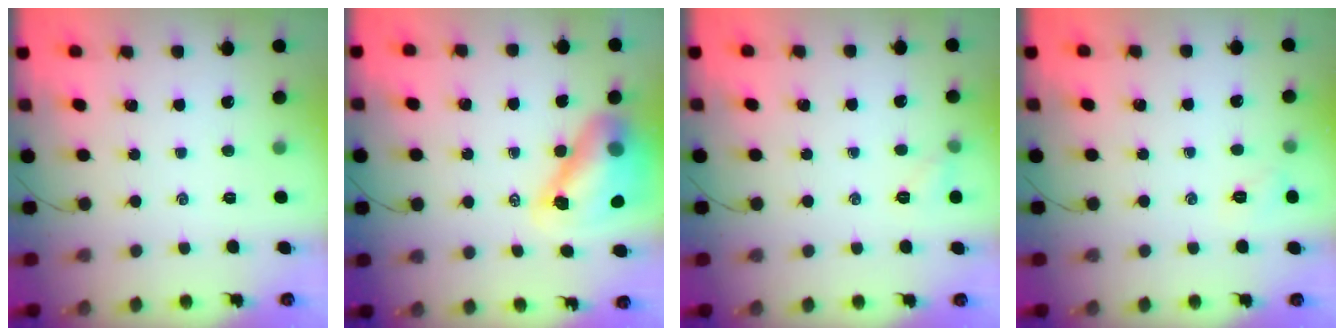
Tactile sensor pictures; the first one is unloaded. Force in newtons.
{"total": 13.5, "press": 13.0, "slide": 3.8}
{"total": 4.7, "press": 4.5, "slide": 1.5}
{"total": 5.2, "press": 5.0, "slide": 1.4}